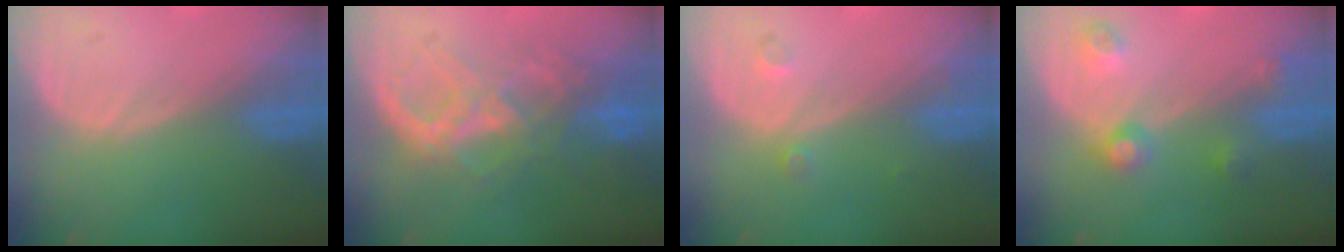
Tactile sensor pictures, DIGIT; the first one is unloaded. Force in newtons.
{"total": 8.1, "press": 7.6, "slide": 2.7}
{"total": 1.5, "press": 1.2, "slide": 0.8}
{"total": 4.4, "press": 3.9, "slide": 2.1}